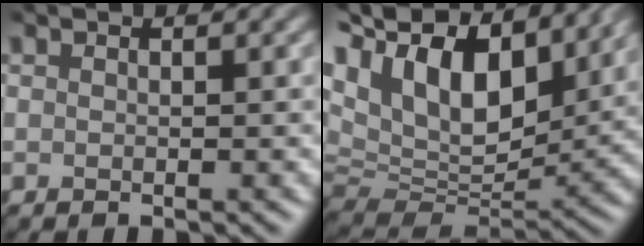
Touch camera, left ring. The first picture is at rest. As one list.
[{"total": 15.8, "force": [6.8, 8.8, 11.2], "torque": [-0.232, 0.045, 0.122]}]